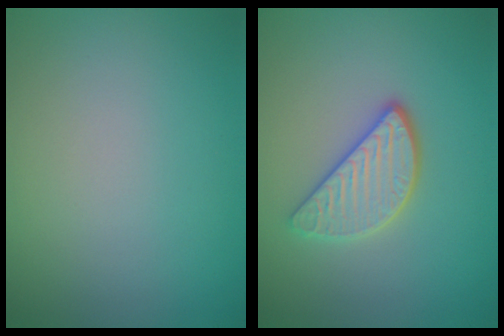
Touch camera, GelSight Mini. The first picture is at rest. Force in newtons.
{"total": 3.5, "press": 2.9, "slide": 1.9}